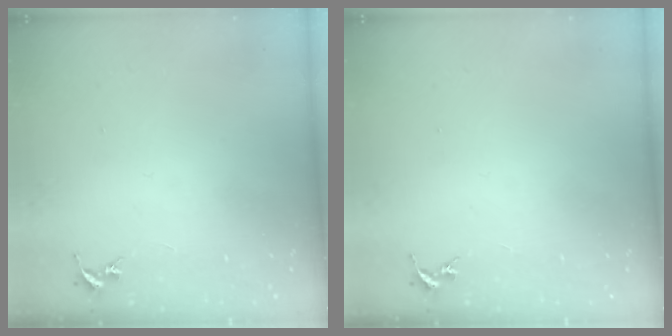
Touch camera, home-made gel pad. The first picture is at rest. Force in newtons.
{"total": 0.0}